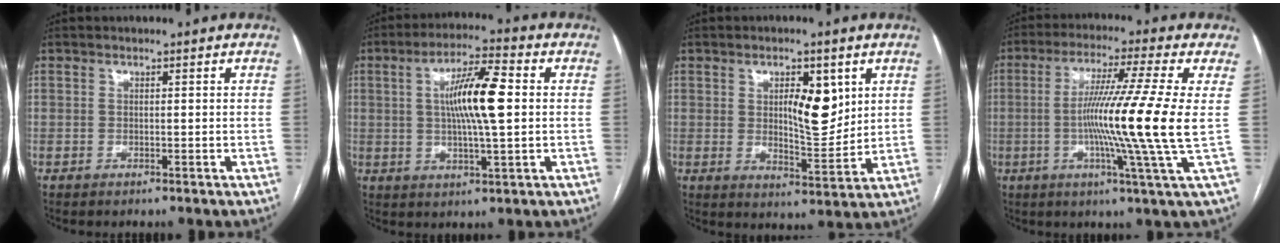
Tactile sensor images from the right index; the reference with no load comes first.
{"total": 10.6, "force": [1.2, 1.3, 10.4], "torque": [-0.190, 0.010, 0.019]}
{"total": 7.8, "force": [2.6, 2.9, 6.8], "torque": [-0.104, -0.005, 0.044]}
{"total": 14.7, "force": [-0.5, -2.8, 14.4], "torque": [-0.253, -0.019, -0.019]}